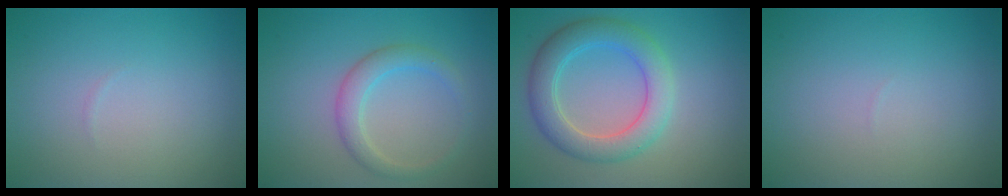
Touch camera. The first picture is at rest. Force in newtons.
{"total": 2.7, "press": 2.6, "slide": 0.2}
{"total": 4.9, "press": 4.9, "slide": 0.2}
{"total": 0.0}